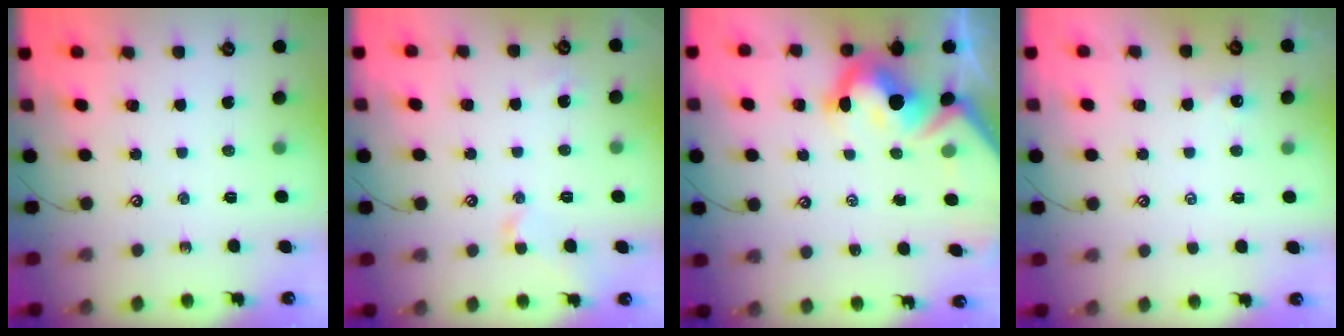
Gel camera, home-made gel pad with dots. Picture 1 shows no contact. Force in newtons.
{"total": 1.5, "press": 1.4, "slide": 0.5}
{"total": 11.3, "press": 11.1, "slide": 2.2}
{"total": 2.1, "press": 2.1, "slide": 0.2}